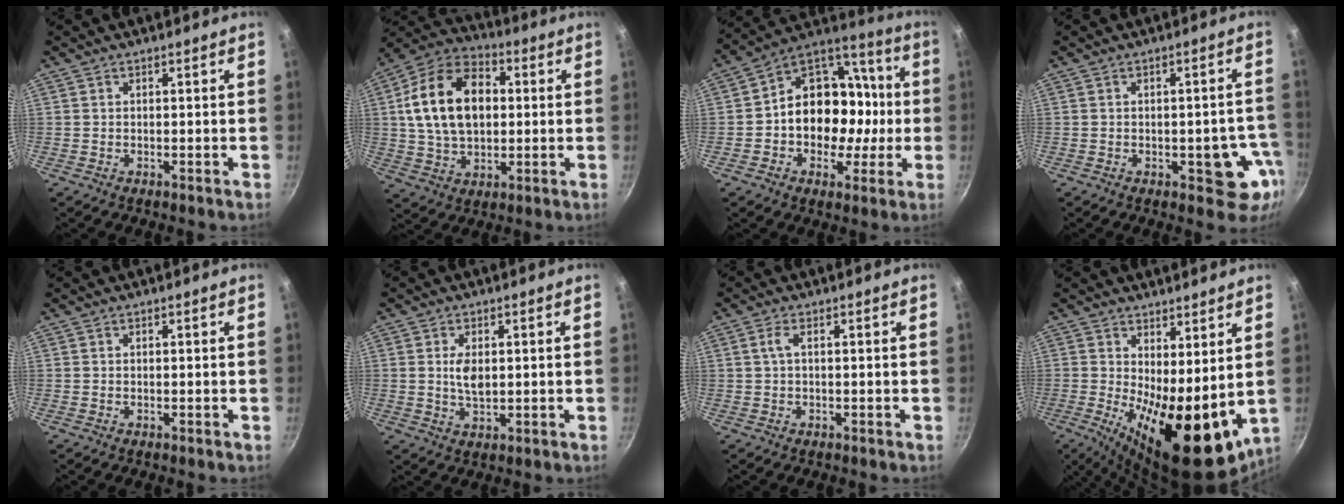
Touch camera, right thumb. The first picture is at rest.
{"total": 18.3, "force": [2.5, 12.3, 13.4], "torque": [-0.209, 0.020, 0.032]}
{"total": 18.4, "force": [-2.1, 14.5, 11.1], "torque": [-0.129, 0.055, -0.042]}
{"total": 8.4, "force": [-2.7, 4.2, 6.8], "torque": [-0.025, 0.017, -0.032]}
{"total": 0.0}
{"total": 4.3, "force": [0.6, 2.4, 3.5], "torque": [-0.061, -0.005, 0.013]}
{"total": 1.8, "force": [0.1, 0.5, 1.8], "torque": [-0.043, 0.005, 0.004]}
{"total": 16.1, "force": [0.8, 6.7, 14.7], "torque": [-0.185, -0.026, 0.026]}